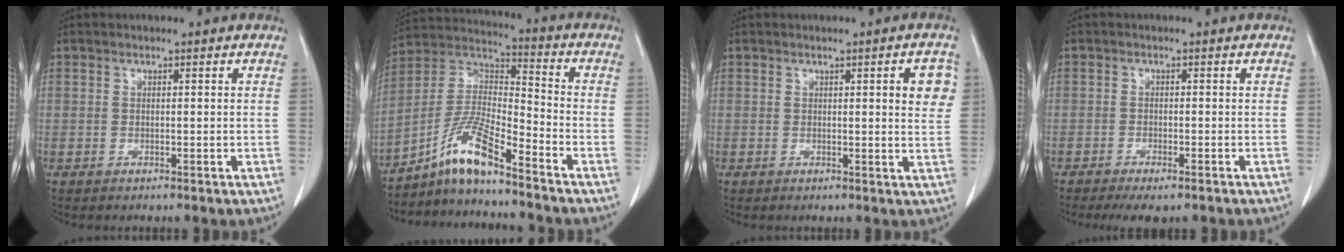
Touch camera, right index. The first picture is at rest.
{"total": 10.3, "force": [-7.7, 0.5, 6.8], "torque": [-0.148, 0.009, -0.147]}
{"total": 4.1, "force": [1.2, 0.7, 3.8], "torque": [-0.040, -0.002, 0.011]}
{"total": 4.8, "force": [-3.7, 1.4, 2.7], "torque": [-0.036, -0.008, -0.053]}